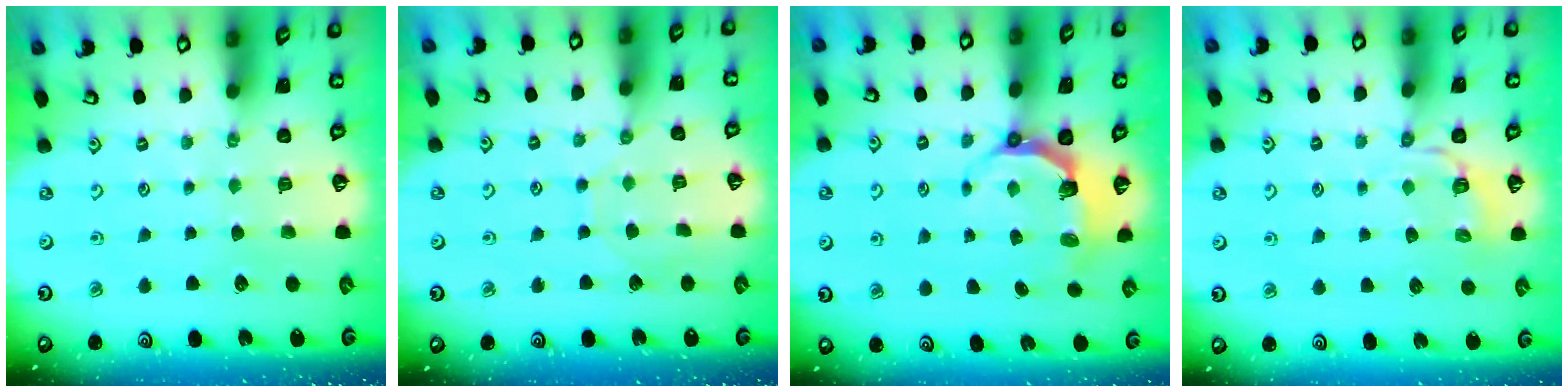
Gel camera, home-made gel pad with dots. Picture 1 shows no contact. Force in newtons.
{"total": 5.6, "press": 5.5, "slide": 0.6}
{"total": 5.0, "press": 3.4, "slide": 3.6}
{"total": 3.4, "press": 2.9, "slide": 1.8}